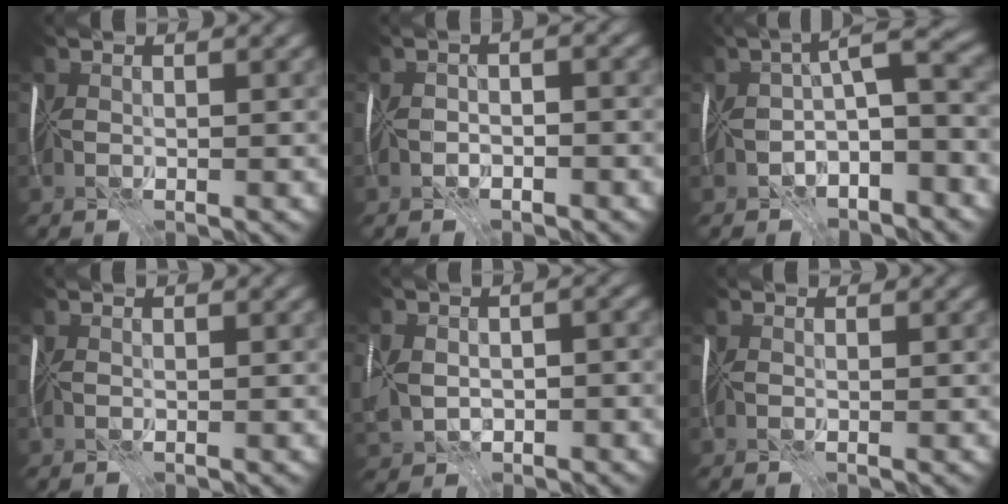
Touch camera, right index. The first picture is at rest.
{"total": 1.7, "force": [-1.3, 0.7, 1.0], "torque": [-0.010, 0.002, -0.023]}
{"total": 6.2, "force": [-2.1, 1.8, 5.5], "torque": [-0.084, 0.008, -0.045]}
{"total": 0.0}
{"total": 4.9, "force": [-1.5, 3.3, 3.4], "torque": [-0.067, -0.011, -0.028]}
{"total": 0.6, "force": [0.5, 0.3, 0.2], "torque": [-0.004, 0.000, 0.003]}